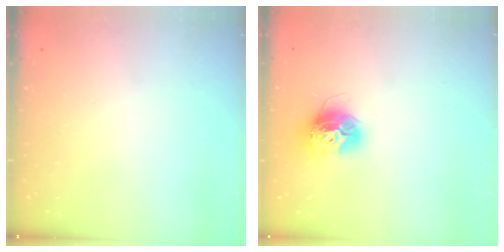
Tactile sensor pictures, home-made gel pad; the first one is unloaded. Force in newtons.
{"total": 12.1, "press": 12.0, "slide": 1.0}